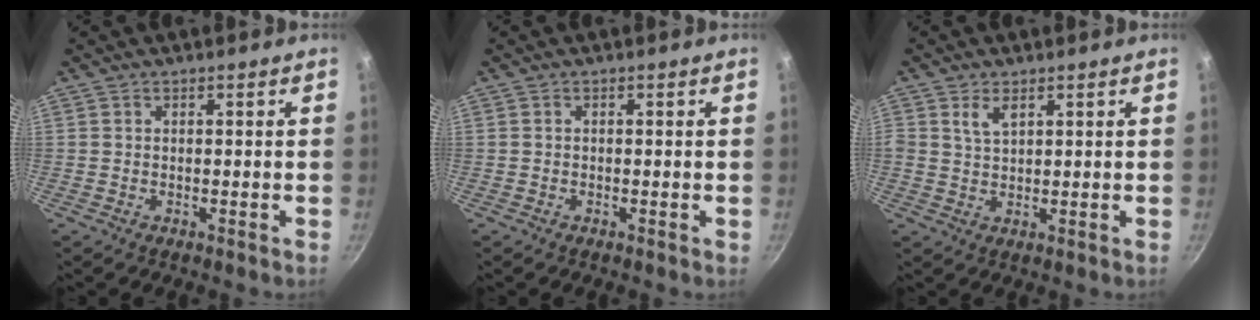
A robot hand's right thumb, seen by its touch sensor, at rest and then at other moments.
{"total": 0.0}
{"total": 3.2, "force": [1.6, 1.7, 2.1], "torque": [-0.035, -0.009, 0.031]}